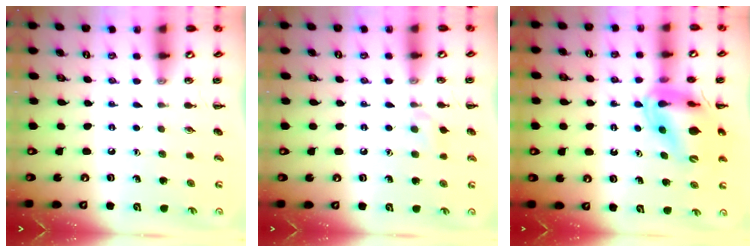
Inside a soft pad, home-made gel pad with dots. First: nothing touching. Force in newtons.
{"total": 5.7, "press": 5.3, "slide": 2.2}
{"total": 14.4, "press": 13.9, "slide": 4.1}